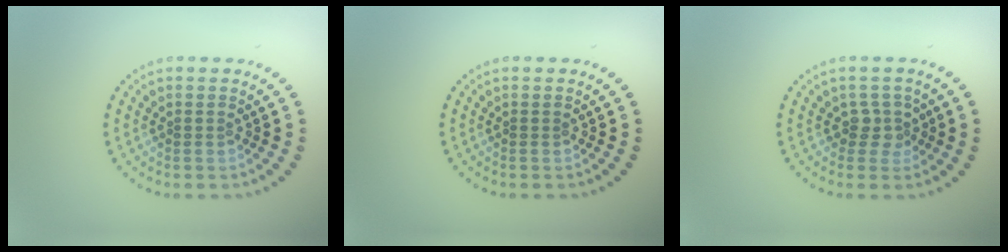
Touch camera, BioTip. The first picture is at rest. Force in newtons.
{"total": 0.0}
{"total": 1.8, "press": 1.4, "slide": 1.1}